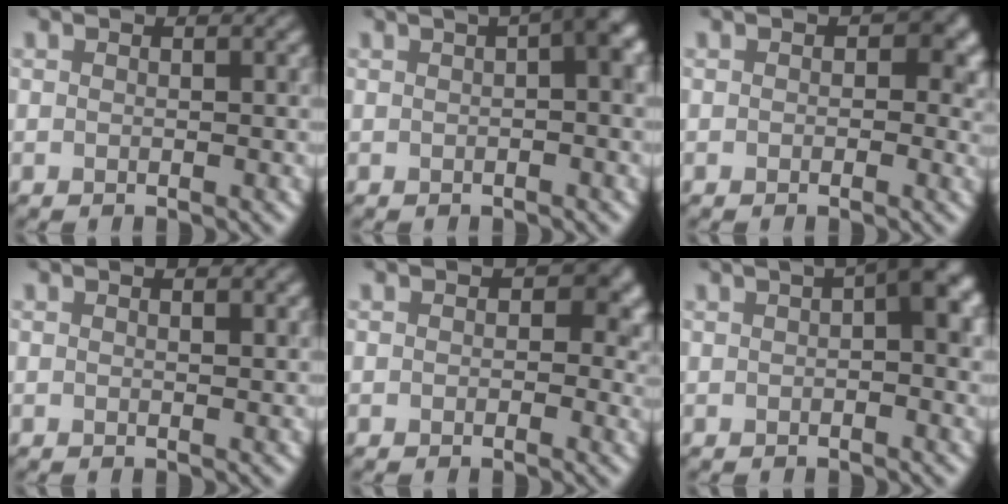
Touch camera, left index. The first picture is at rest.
{"total": 4.2, "force": [0.9, 0.9, 4.0], "torque": [-0.040, 0.022, 0.009]}
{"total": 4.0, "force": [0.7, 2.8, 2.8], "torque": [-0.015, -0.004, 0.006]}
{"total": 0.8, "force": [0.5, 0.1, 0.6], "torque": [-0.008, 0.000, 0.005]}
{"total": 4.6, "force": [0.9, 3.3, 3.0], "torque": [-0.008, -0.002, 0.006]}
{"total": 4.4, "force": [1.2, 0.9, 4.1], "torque": [-0.048, 0.017, 0.012]}